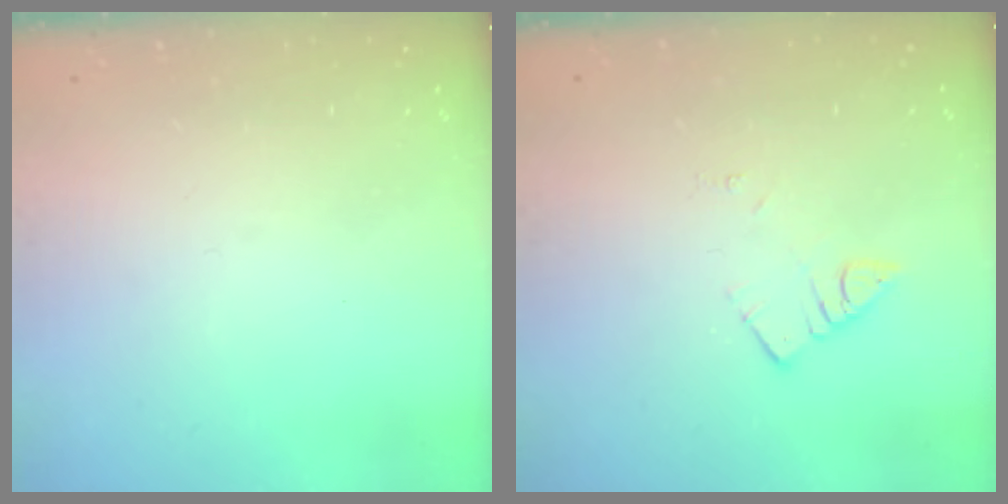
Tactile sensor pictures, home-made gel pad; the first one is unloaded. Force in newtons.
{"total": 3.5, "press": 3.5, "slide": 0.2}